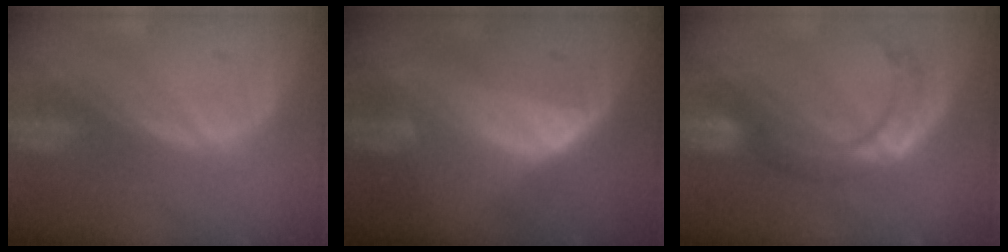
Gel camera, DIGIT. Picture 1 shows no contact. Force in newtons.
{"total": 6.7, "press": 5.9, "slide": 3.2}
{"total": 8.5, "press": 7.2, "slide": 4.5}